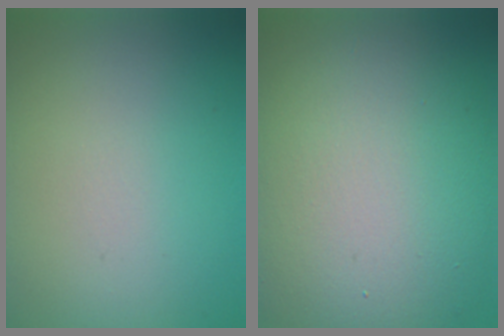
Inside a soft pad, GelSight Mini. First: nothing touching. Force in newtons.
{"total": 12.6, "press": 12.6, "slide": 1.5}